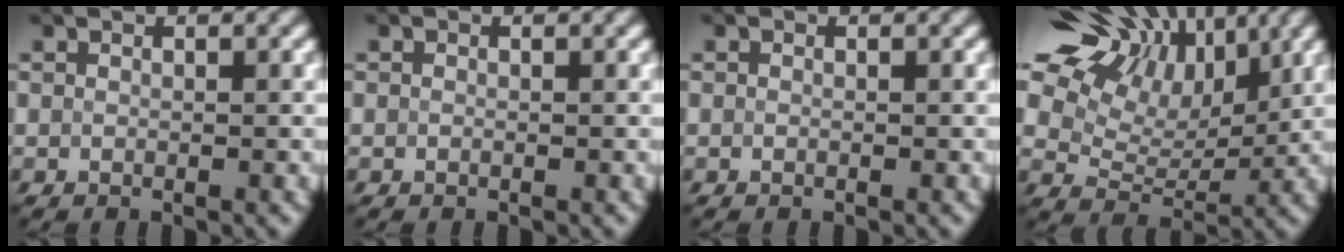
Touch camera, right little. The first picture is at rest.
{"total": 0.0}
{"total": 0.0}
{"total": 11.0, "force": [5.8, 6.1, 7.0], "torque": [-0.136, 0.039, 0.089]}